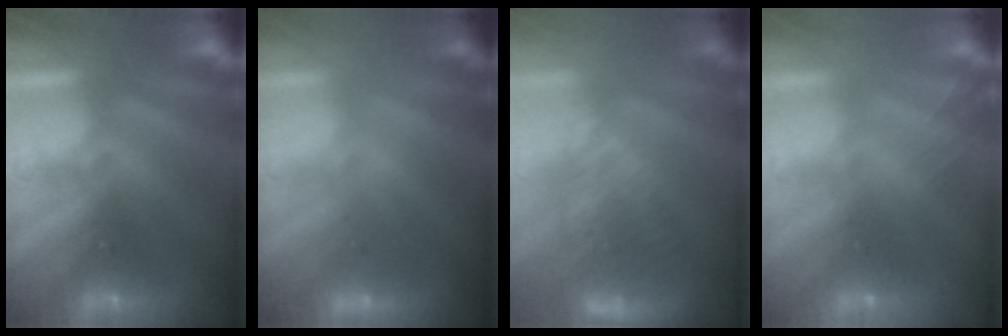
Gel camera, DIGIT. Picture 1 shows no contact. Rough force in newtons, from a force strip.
{"total": 2.3}
{"total": 4.7}
{"total": 2.0}